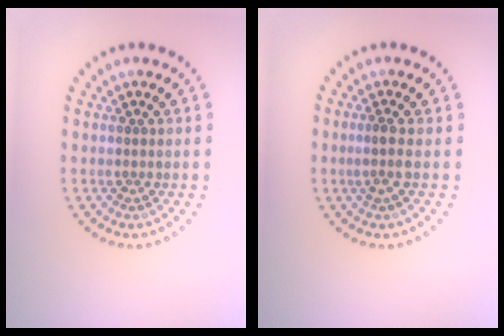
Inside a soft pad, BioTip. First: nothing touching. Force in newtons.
{"total": 1.6, "press": 1.2, "slide": 1.1}